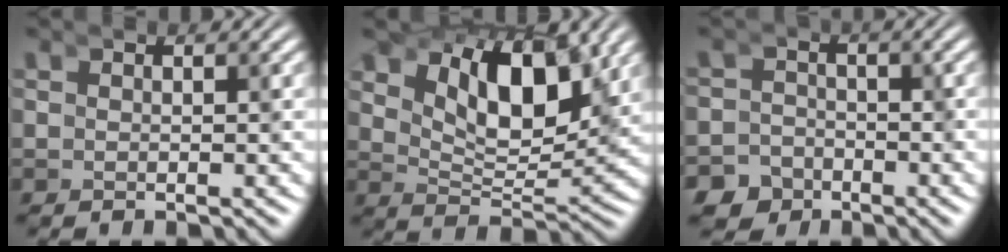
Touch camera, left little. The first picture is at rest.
{"total": 7.4, "force": [2.0, 3.8, 6.0], "torque": [-0.108, -0.008, 0.031]}
{"total": 6.0, "force": [-4.9, 3.5, 0.2], "torque": [-0.022, -0.029, -0.086]}